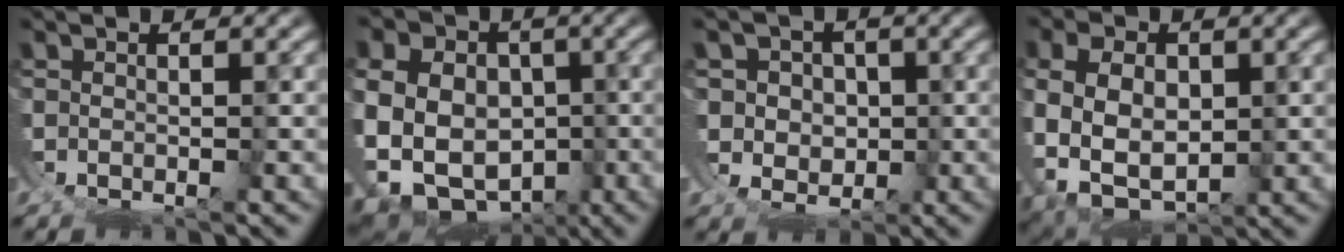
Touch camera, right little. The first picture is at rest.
{"total": 13.8, "force": [-3.2, 12.0, 6.1], "torque": [-0.172, -0.068, -0.042]}
{"total": 2.5, "force": [1.5, 2.1, 0.3], "torque": [-0.004, -0.015, 0.037]}
{"total": 9.7, "force": [-1.0, 8.3, 4.8], "torque": [-0.159, -0.044, -0.002]}